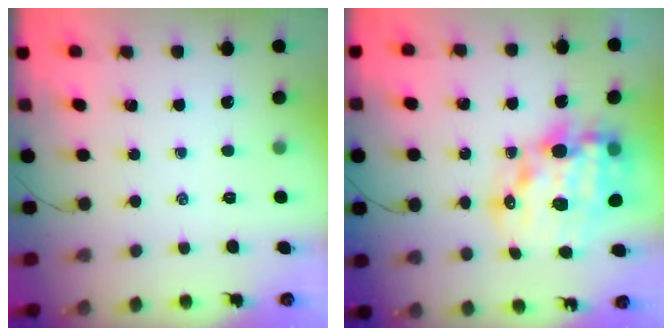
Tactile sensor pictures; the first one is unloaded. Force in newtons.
{"total": 20.1, "press": 19.6, "slide": 4.5}